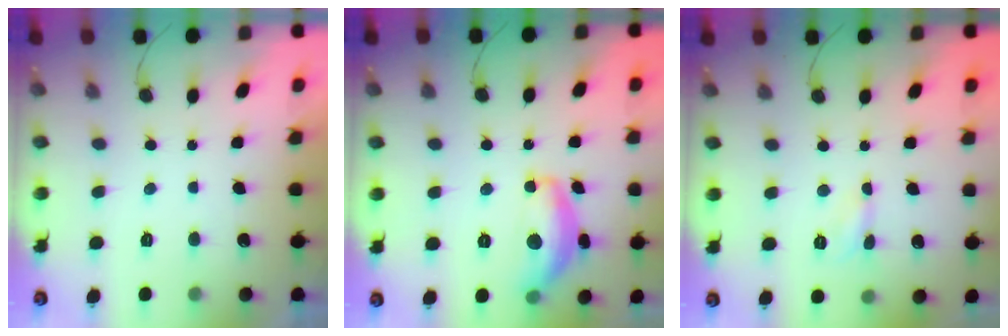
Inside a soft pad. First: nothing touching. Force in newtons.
{"total": 14.0, "press": 13.9, "slide": 1.0}
{"total": 2.9, "press": 2.9, "slide": 0.4}